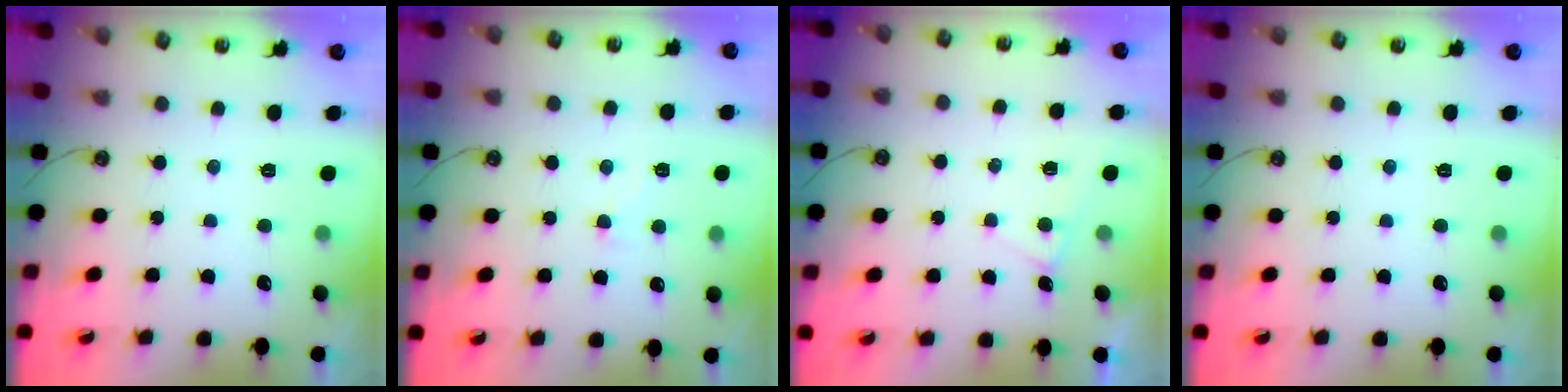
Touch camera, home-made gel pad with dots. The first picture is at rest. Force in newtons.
{"total": 2.0, "press": 1.7, "slide": 1.0}
{"total": 1.3, "press": 1.3, "slide": 0.2}
{"total": 0.8, "press": 0.8, "slide": 0.1}